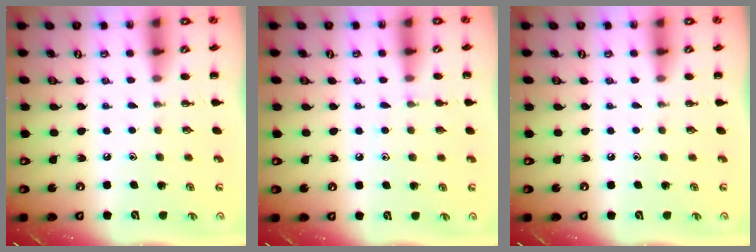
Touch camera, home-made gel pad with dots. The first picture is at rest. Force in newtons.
{"total": 4.4, "press": 4.1, "slide": 1.4}
{"total": 0.0}